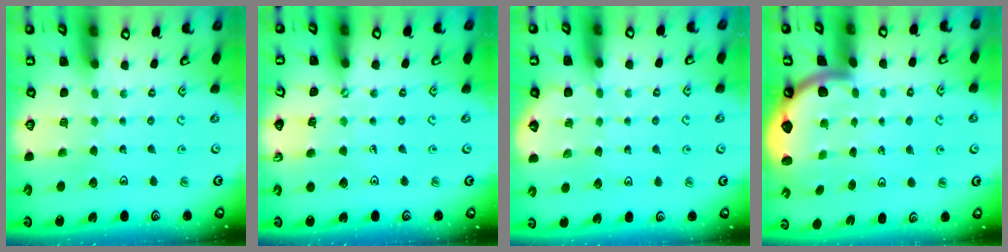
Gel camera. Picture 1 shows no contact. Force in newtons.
{"total": 2.3, "press": 2.2, "slide": 0.3}
{"total": 3.1, "press": 3.1, "slide": 0.2}
{"total": 2.5, "press": 2.5, "slide": 0.4}